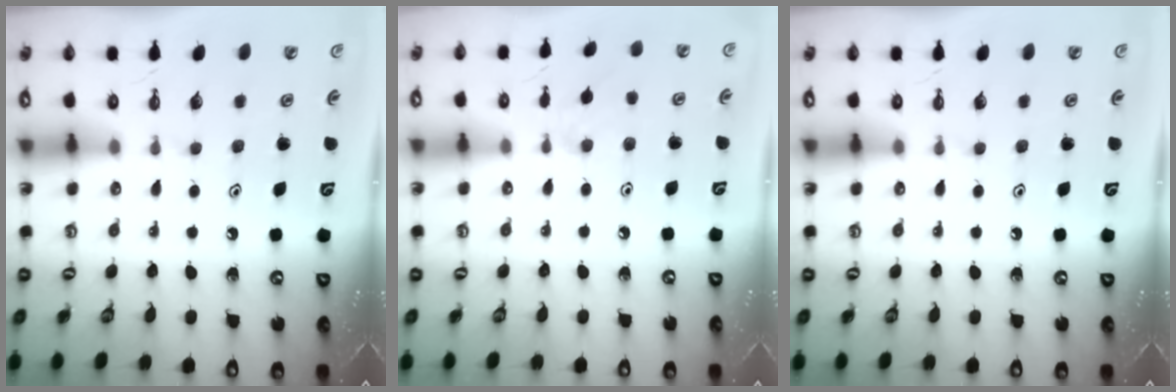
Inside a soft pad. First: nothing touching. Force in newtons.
{"total": 4.5, "press": 4.5, "slide": 0.7}
{"total": 0.0}